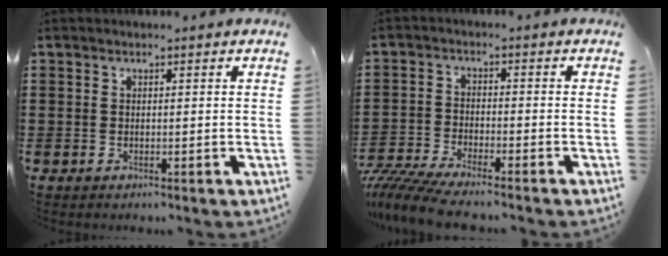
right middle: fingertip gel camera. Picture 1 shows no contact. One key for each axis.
{"total": 6.1, "fx": -5.9, "fy": 0.2, "fz": 1.6, "tx": -0.051, "ty": -0.015, "tz": -0.121}